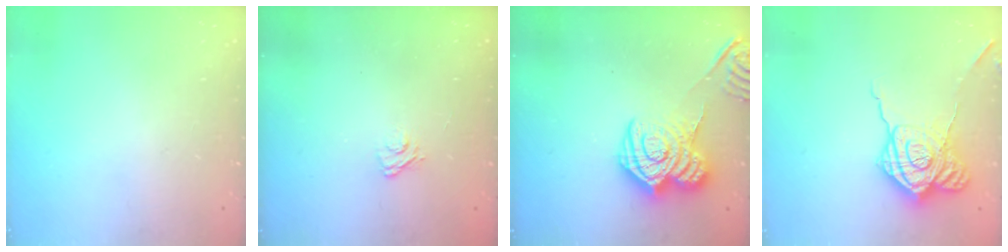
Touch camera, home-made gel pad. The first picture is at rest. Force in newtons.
{"total": 2.9, "press": 2.6, "slide": 1.2}
{"total": 13.9, "press": 13.8, "slide": 1.0}
{"total": 18.6, "press": 18.6, "slide": 1.4}